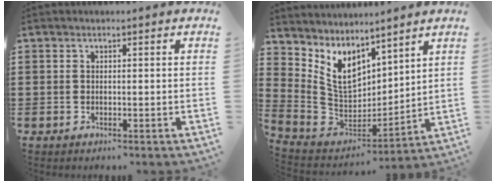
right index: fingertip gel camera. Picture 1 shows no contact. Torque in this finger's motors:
{"motor_torque": [1.03, 1.10, 0.22, 0.05]}